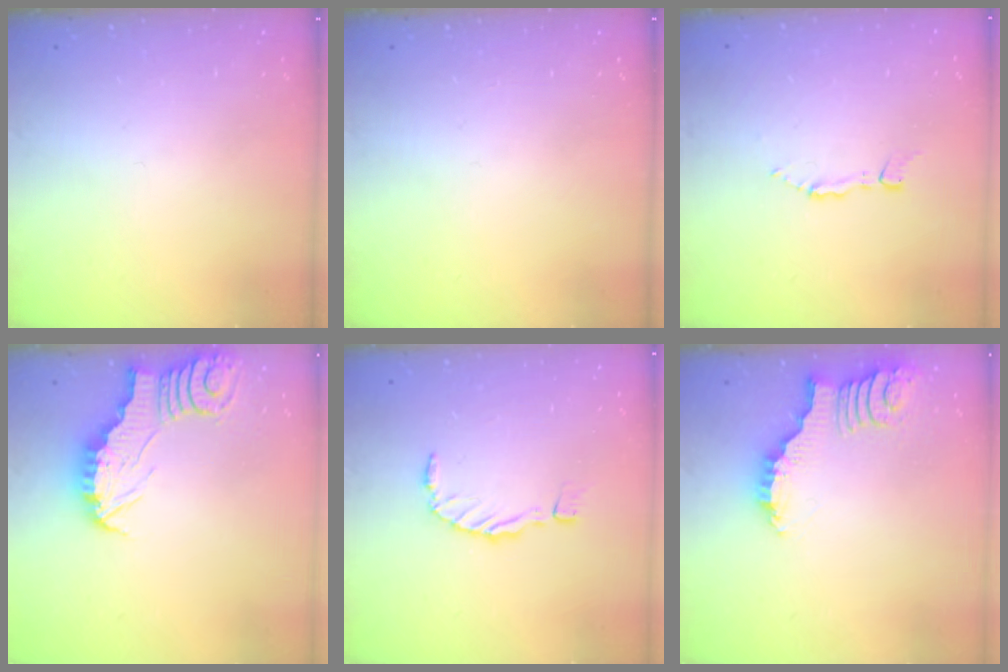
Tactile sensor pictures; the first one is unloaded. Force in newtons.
{"total": 0.0}
{"total": 2.8, "press": 2.8, "slide": 0.4}
{"total": 2.6, "press": 2.6, "slide": 0.2}
{"total": 0.0}
{"total": 2.4, "press": 2.4, "slide": 0.4}